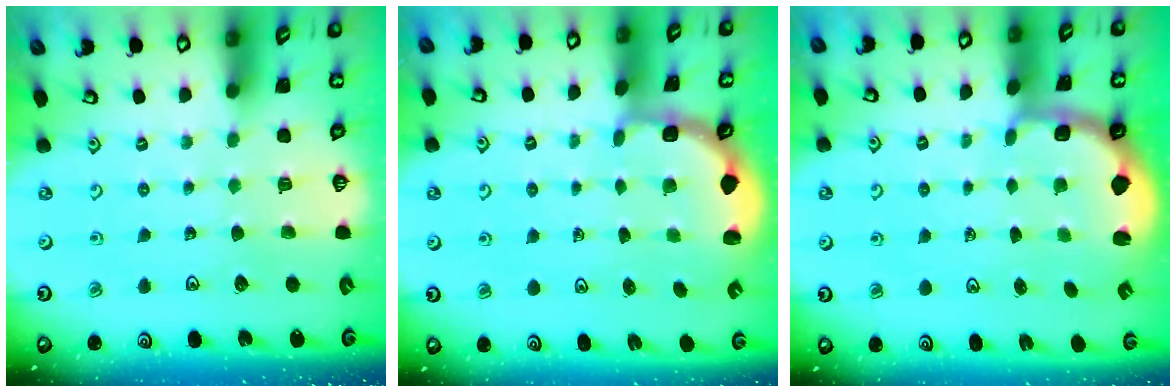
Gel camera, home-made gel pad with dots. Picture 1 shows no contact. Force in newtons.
{"total": 2.5, "press": 1.9, "slide": 1.6}
{"total": 2.4, "press": 1.1, "slide": 2.1}